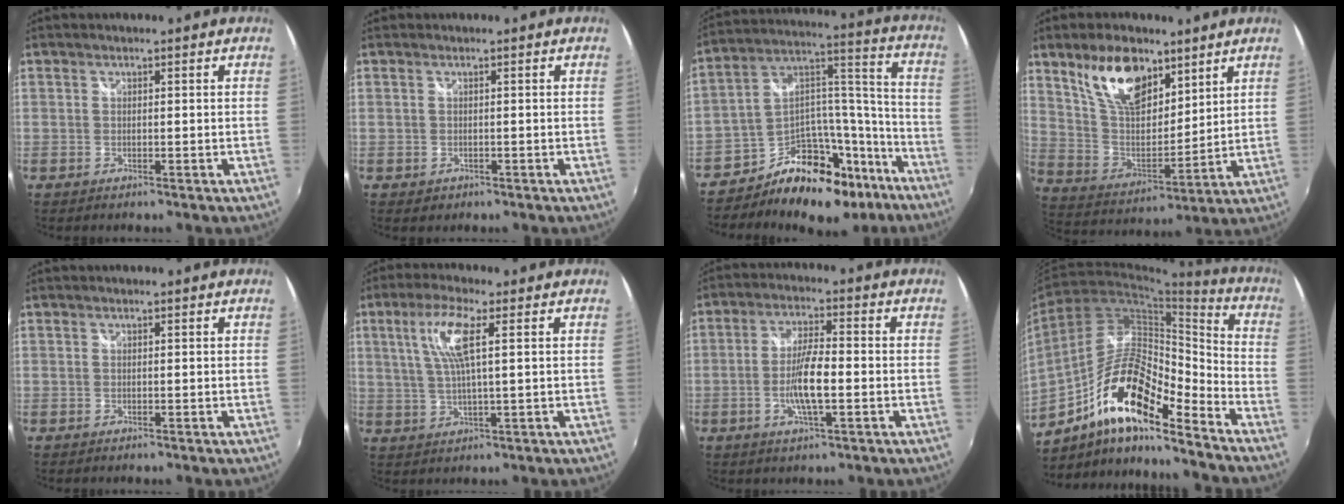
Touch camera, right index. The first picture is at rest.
{"total": 1.6, "force": [-0.4, 1.5, 0.4], "torque": [-0.007, -0.005, -0.007]}
{"total": 20.8, "force": [-13.1, 12.8, 9.9], "torque": [-0.176, 0.085, -0.185]}
{"total": 15.4, "force": [9.4, 7.7, 9.5], "torque": [-0.181, 0.011, 0.183]}
{"total": 0.0}
{"total": 8.0, "force": [2.5, 0.9, 7.6], "torque": [-0.149, 0.004, 0.052]}
{"total": 7.8, "force": [-2.1, 1.7, 7.4], "torque": [-0.143, -0.002, -0.039]}
{"total": 17.8, "force": [-11.1, 4.9, 13.0], "torque": [-0.234, 0.005, -0.209]}